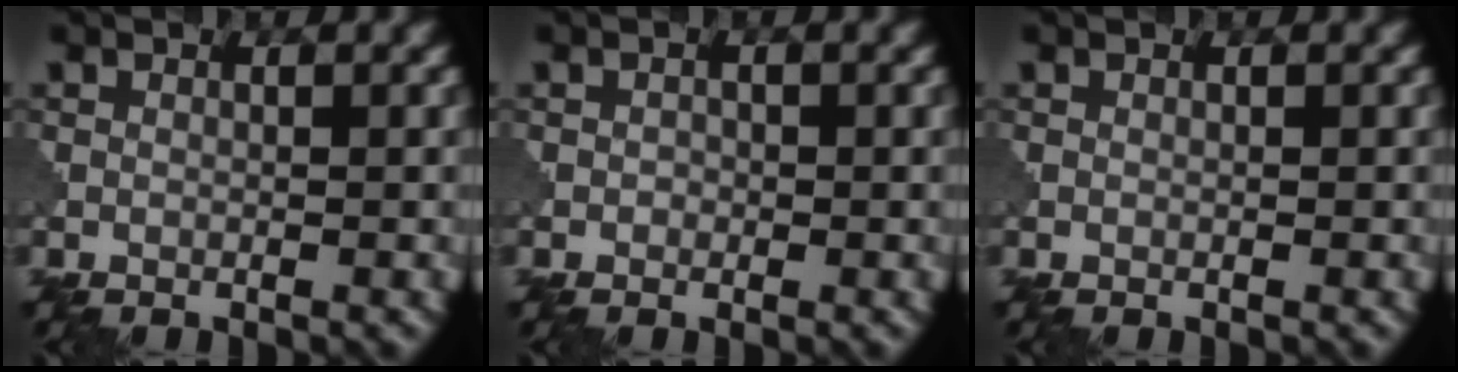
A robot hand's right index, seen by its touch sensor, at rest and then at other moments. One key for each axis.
{"total": 0.6, "fx": -0.1, "fy": 0.6, "fz": 0.2, "tx": 0.000, "ty": -0.004, "tz": -0.003}
{"total": 0.0}